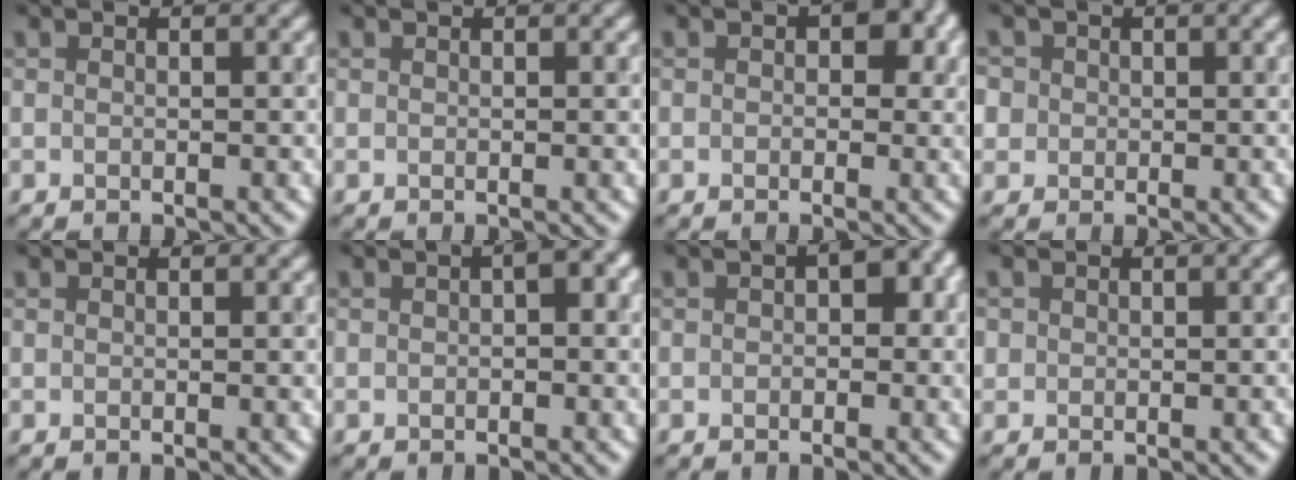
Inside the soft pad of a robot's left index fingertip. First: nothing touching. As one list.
[{"total": 0.5, "force": [0.3, 0.1, 0.5], "torque": [-0.004, 0.002, 0.005]}, {"total": 3.1, "force": [0.6, 2.2, 2.1], "torque": [-0.012, -0.002, 0.005]}, {"total": 3.9, "force": [1.5, 3.3, 1.5], "torque": [-0.030, 0.020, 0.010]}, {"total": 0.9, "force": [0.3, 0.2, 0.8], "torque": [-0.008, 0.001, 0.004]}, {"total": 2.4, "force": [0.4, 1.1, 2.1], "torque": [-0.022, 0.009, 0.003]}, {"total": 3.0, "force": [0.3, 1.8, 2.3], "torque": [-0.023, 0.005, -0.003]}, {"total": 0.9, "force": [0.2, 0.9, 0.2], "torque": [0.004, -0.002, 0.001]}]